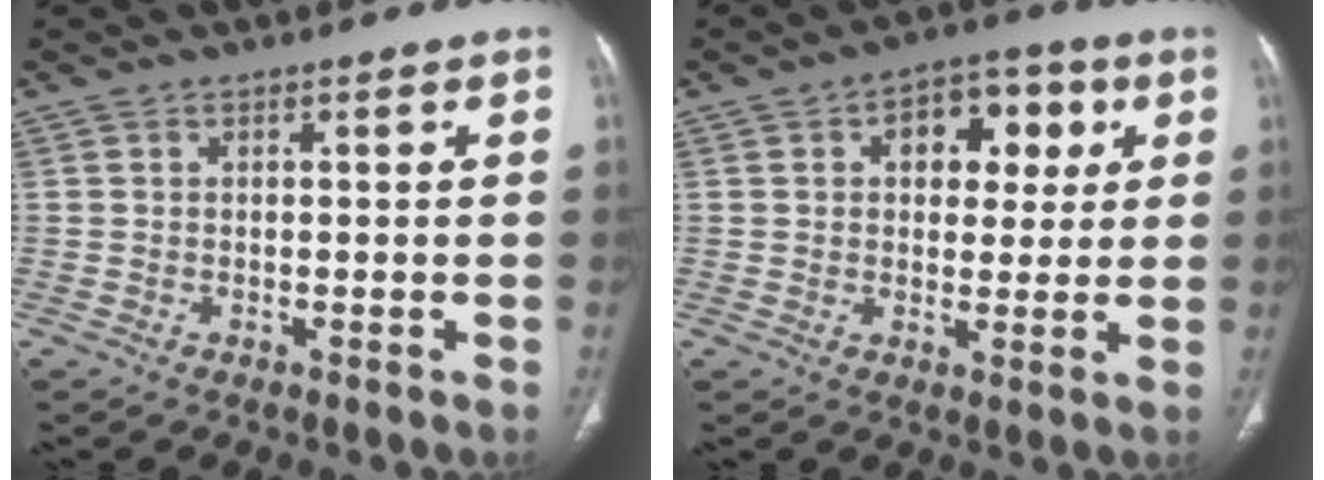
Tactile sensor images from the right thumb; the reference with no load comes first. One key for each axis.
{"total": 10.5, "fx": 3.3, "fy": 6.7, "fz": 7.3, "tx": -0.057, "ty": 0.005, "tz": 0.043}